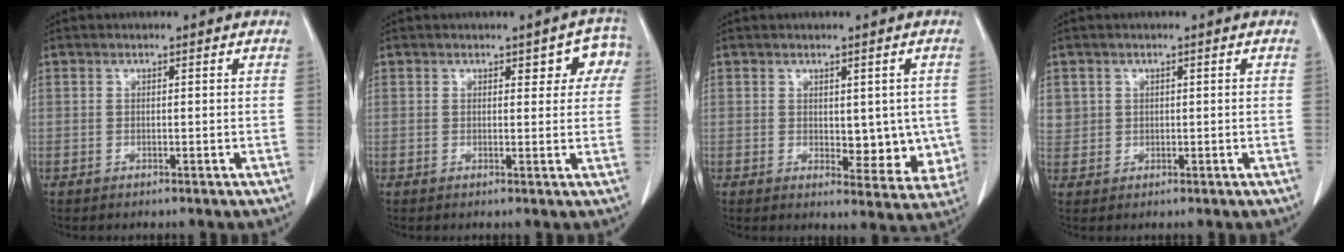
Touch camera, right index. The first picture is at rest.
{"total": 4.5, "force": [1.9, 2.1, 3.5], "torque": [-0.022, 0.014, 0.015]}
{"total": 7.2, "force": [0.1, 3.9, 6.0], "torque": [-0.046, -0.009, 0.010]}
{"total": 2.5, "force": [1.0, 2.3, 0.2], "torque": [0.011, 0.004, 0.018]}